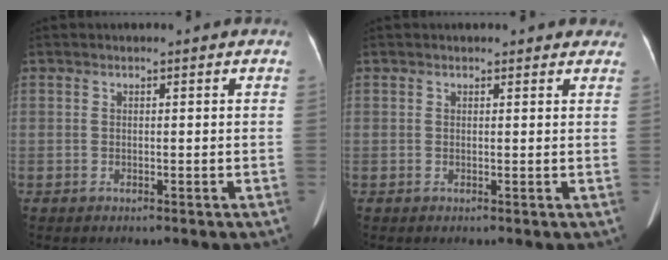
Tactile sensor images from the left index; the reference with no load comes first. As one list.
[{"total": 2.9, "force": [2.5, 1.3, 0.8], "torque": [0.001, 0.005, 0.014]}]